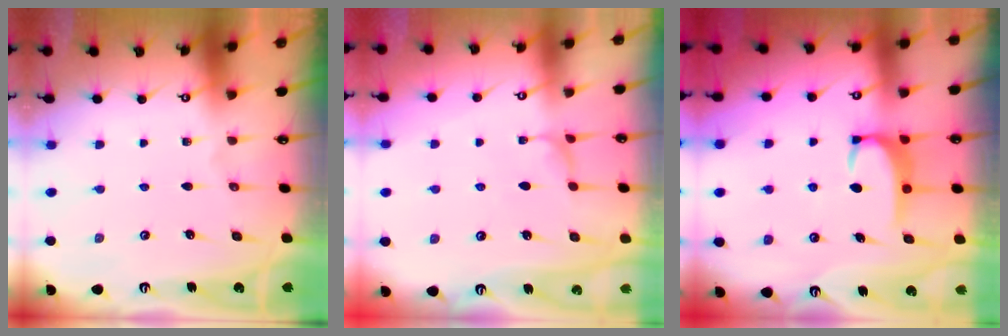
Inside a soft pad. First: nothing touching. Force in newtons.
{"total": 2.8, "press": 2.8, "slide": 0.2}
{"total": 2.7, "press": 2.7, "slide": 0.5}